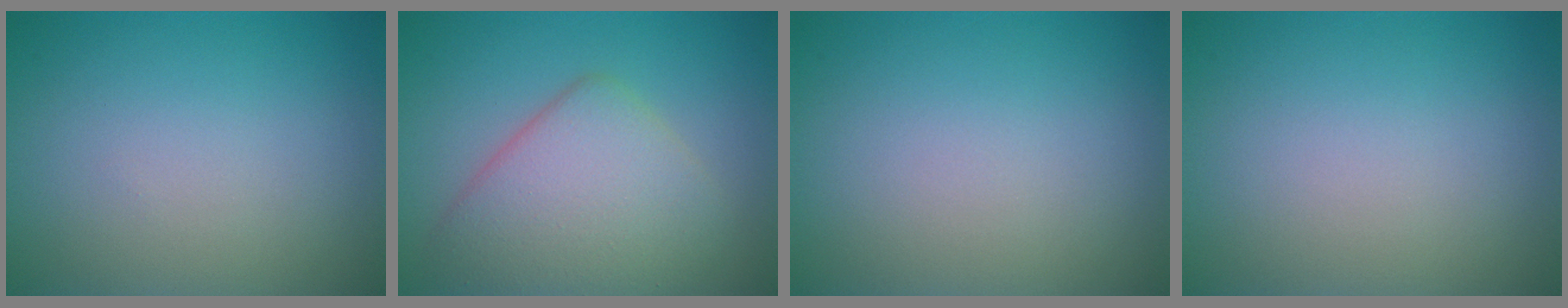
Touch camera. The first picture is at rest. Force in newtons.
{"total": 6.3, "press": 6.3, "slide": 0.2}
{"total": 0.0}
{"total": 0.0}